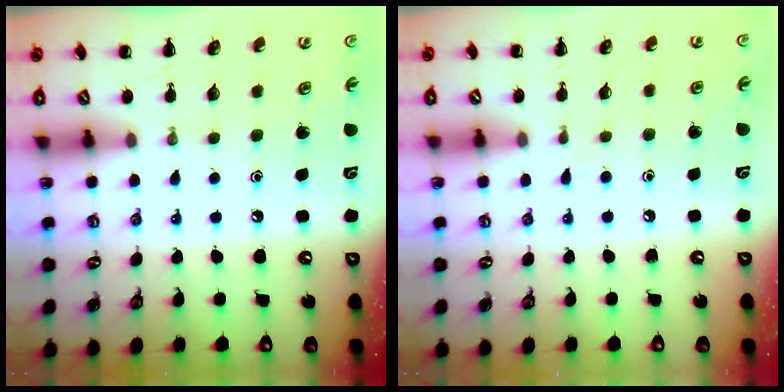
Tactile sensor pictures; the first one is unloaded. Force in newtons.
{"total": 2.8, "press": 2.6, "slide": 1.0}